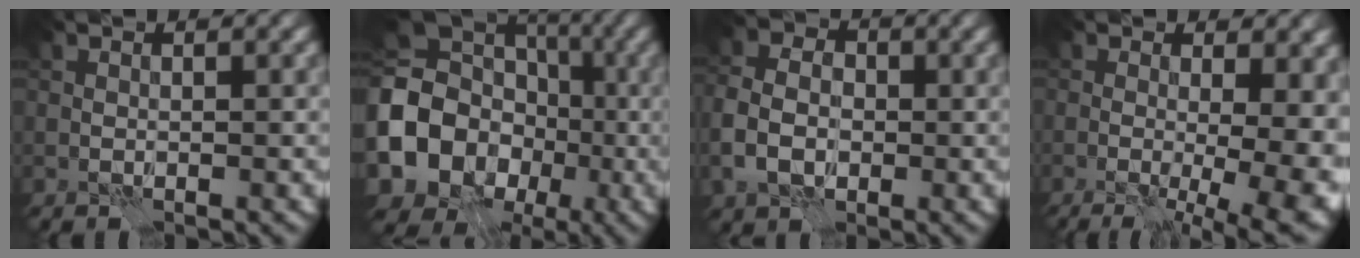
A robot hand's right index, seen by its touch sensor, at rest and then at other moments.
{"total": 15.6, "force": [-2.9, 13.6, 7.1], "torque": [-0.169, -0.015, -0.075]}
{"total": 6.1, "force": [-1.2, 4.8, 3.6], "torque": [-0.072, 0.002, -0.031]}
{"total": 13.2, "force": [-0.6, 5.9, 11.7], "torque": [-0.080, 0.004, 0.006]}